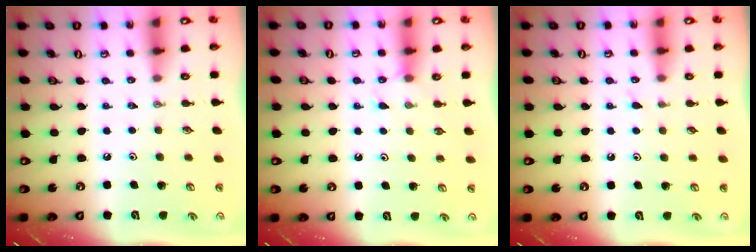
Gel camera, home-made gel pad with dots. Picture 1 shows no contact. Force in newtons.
{"total": 4.6, "press": 4.6, "slide": 0.5}
{"total": 5.3, "press": 5.2, "slide": 0.6}